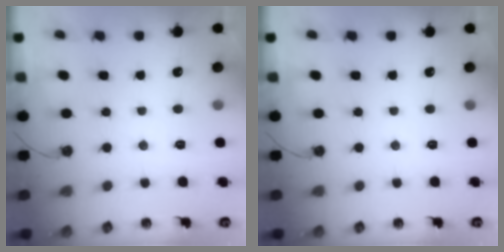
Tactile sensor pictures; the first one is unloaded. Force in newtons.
{"total": 0.0}